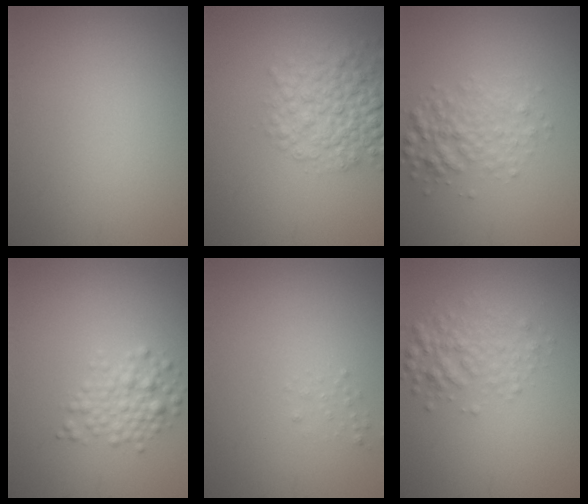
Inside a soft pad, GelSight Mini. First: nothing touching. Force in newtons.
{"total": 5.3, "press": 5.3, "slide": 0.2}
{"total": 3.0, "press": 3.0, "slide": 0.1}
{"total": 2.6, "press": 2.6, "slide": 0.2}
{"total": 0.6, "press": 0.6, "slide": 0.0}
{"total": 2.8, "press": 2.8, "slide": 0.0}